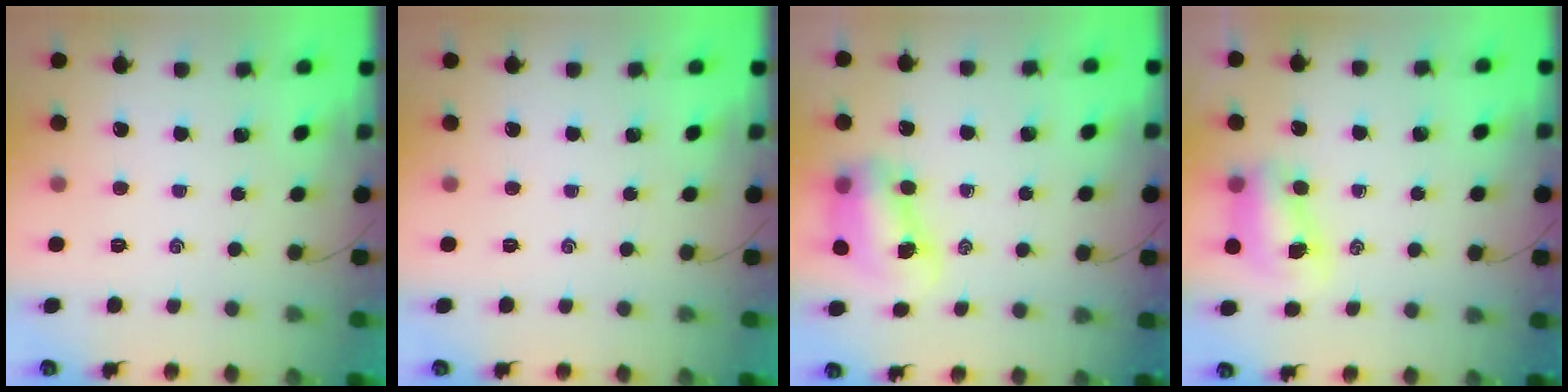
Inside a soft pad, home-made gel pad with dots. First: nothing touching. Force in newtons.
{"total": 0.0}
{"total": 8.1, "press": 7.9, "slide": 1.3}
{"total": 7.6, "press": 7.5, "slide": 1.0}